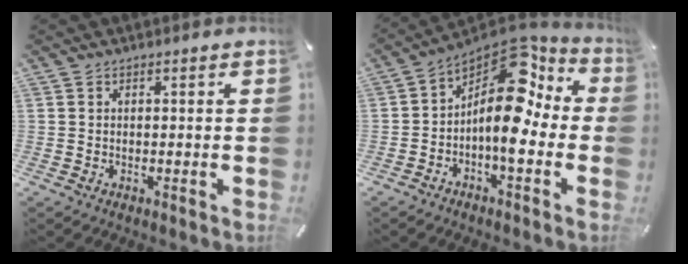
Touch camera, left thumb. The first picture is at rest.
{"total": 13.5, "force": [1.8, 6.8, 11.6], "torque": [-0.188, -0.040, 0.029]}